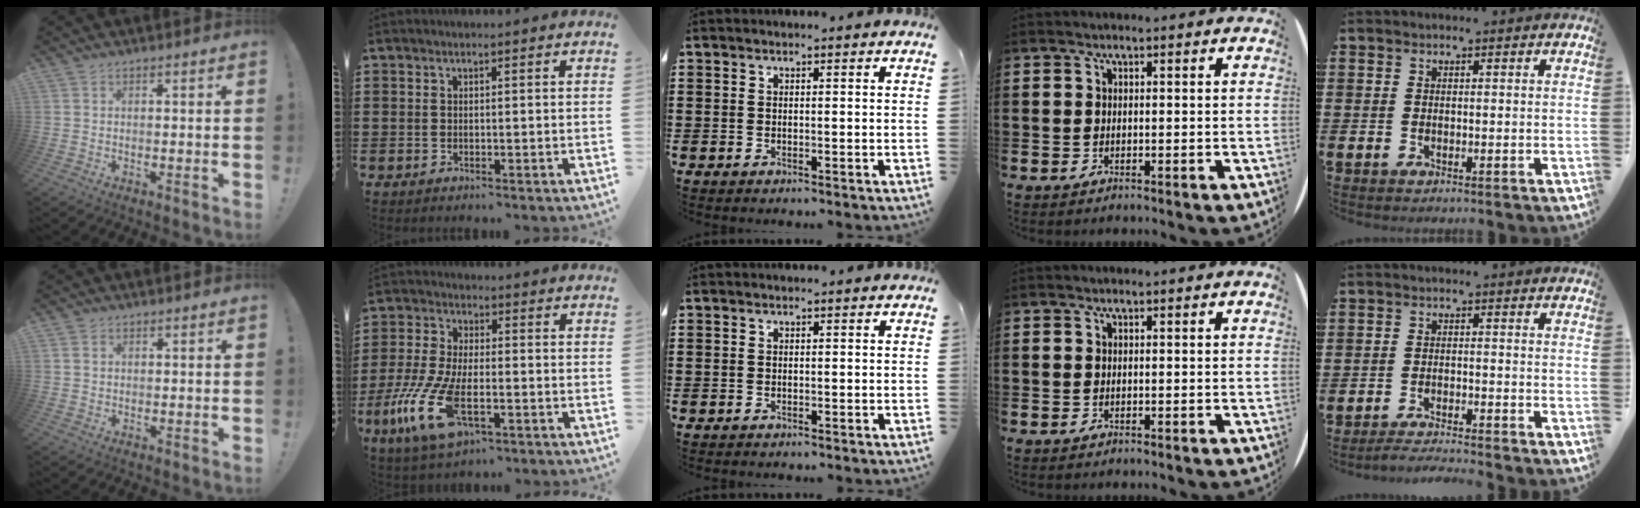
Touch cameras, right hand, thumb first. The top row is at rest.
{"thumb": {"total": 1.7, "force": [0.8, 1.4, 0.4], "torque": [-0.001, 0.000, 0.015]}, "index": {"total": 11.7, "force": [-4.7, 4.9, 9.6], "torque": [-0.229, -0.015, -0.088]}, "little": {"total": 2.2, "force": [-2.2, -0.3, 0.4], "torque": [-0.006, 0.003, -0.045]}}